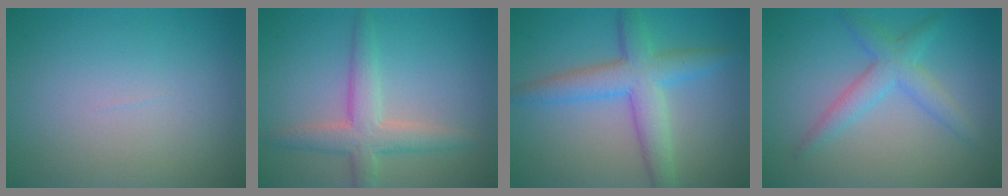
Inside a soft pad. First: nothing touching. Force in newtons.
{"total": 4.0, "press": 4.0, "slide": 0.2}
{"total": 5.3, "press": 5.3, "slide": 0.2}
{"total": 3.1, "press": 3.1, "slide": 0.1}